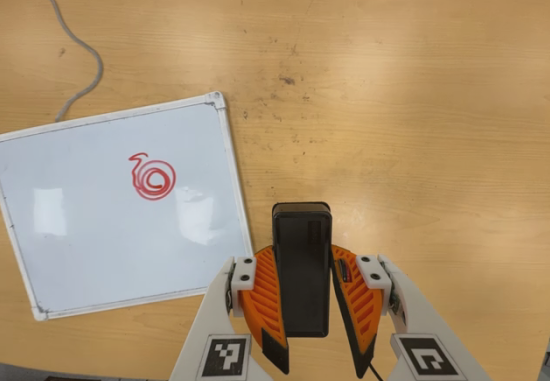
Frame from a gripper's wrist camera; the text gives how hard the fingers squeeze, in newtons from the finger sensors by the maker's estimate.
{"total": 8.7, "left": 7.5, "right": 9.8}